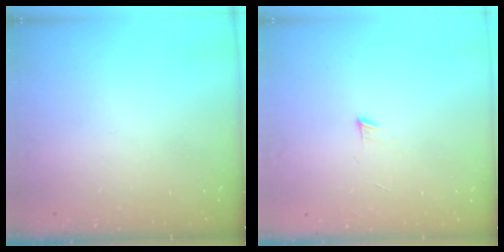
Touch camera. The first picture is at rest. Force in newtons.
{"total": 4.0, "press": 3.9, "slide": 0.4}